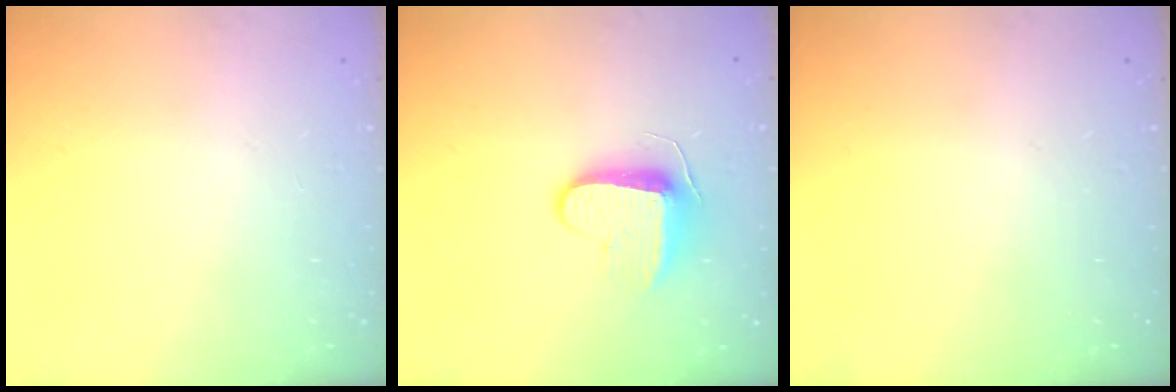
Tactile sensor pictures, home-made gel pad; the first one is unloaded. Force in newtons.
{"total": 9.1, "press": 9.1, "slide": 0.8}
{"total": 0.0}